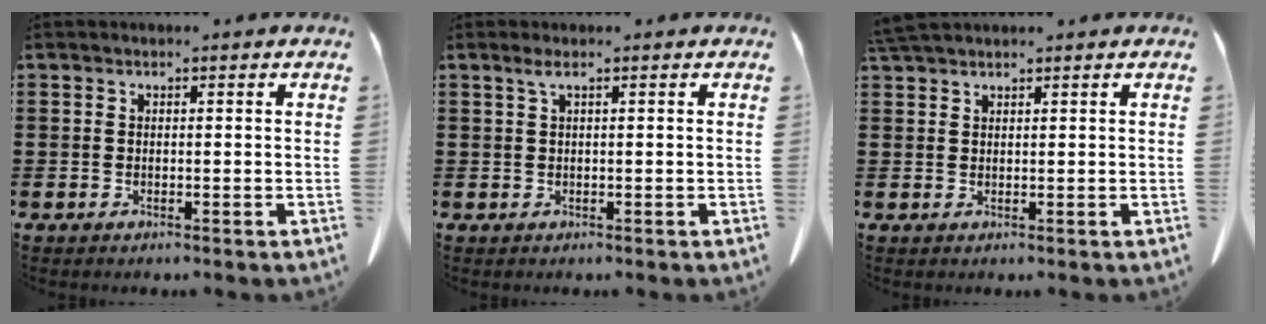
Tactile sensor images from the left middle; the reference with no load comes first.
{"total": 1.0, "force": [0.6, 0.0, 0.9], "torque": [-0.019, -0.002, 0.011]}
{"total": 2.3, "force": [2.1, 0.3, 1.1], "torque": [-0.027, 0.000, 0.042]}